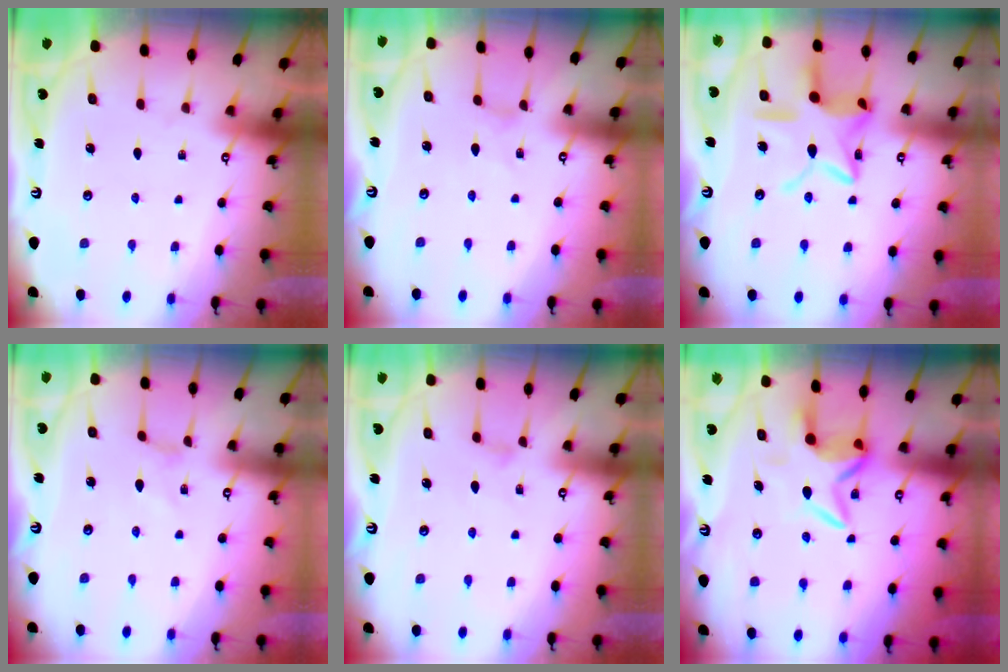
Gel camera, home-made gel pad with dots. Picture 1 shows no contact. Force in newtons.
{"total": 0.0}
{"total": 15.5, "press": 15.4, "slide": 1.4}
{"total": 0.7, "press": 0.7, "slide": 0.2}
{"total": 1.1, "press": 1.1, "slide": 0.4}
{"total": 7.1, "press": 7.0, "slide": 0.8}